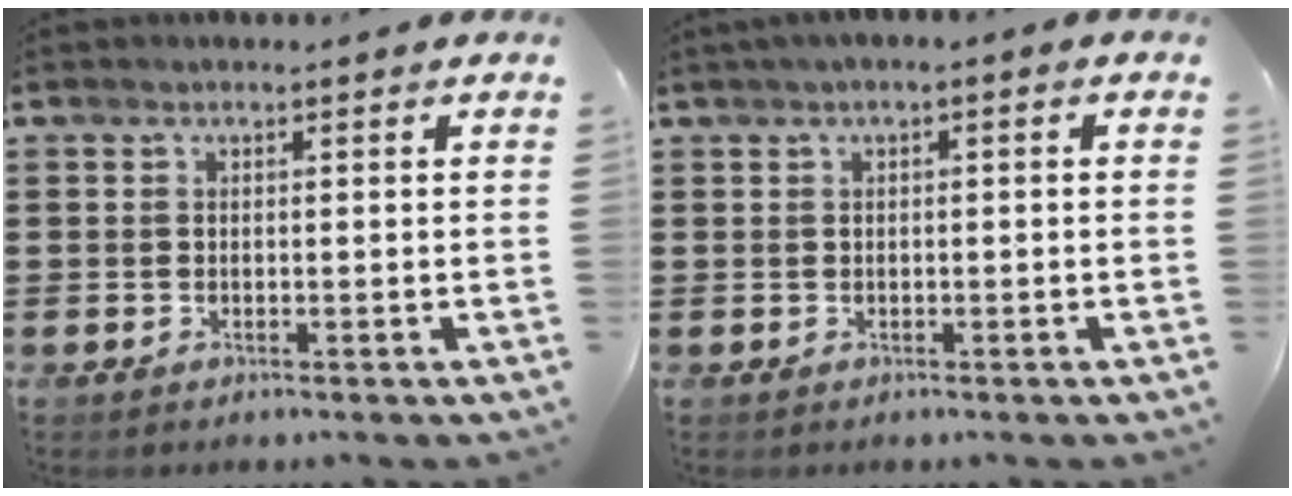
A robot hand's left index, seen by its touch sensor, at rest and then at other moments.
{"total": 1.1, "force": [-0.4, 0.2, 1.0], "torque": [-0.016, -0.002, -0.007]}